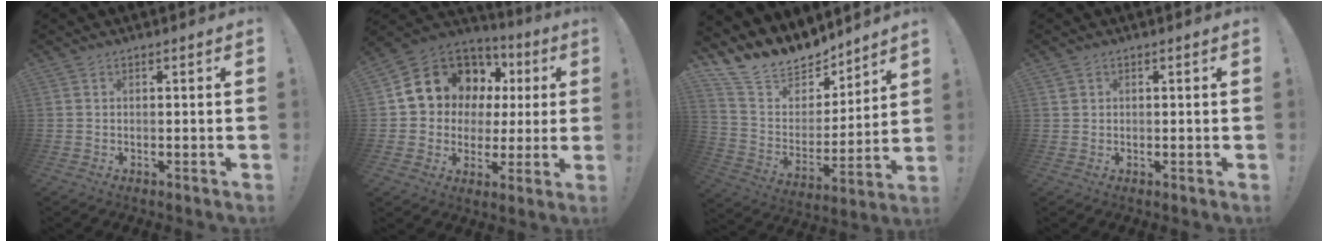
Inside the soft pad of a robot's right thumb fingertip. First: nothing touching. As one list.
[{"total": 13.7, "force": [6.6, 10.9, 4.8], "torque": [-0.076, -0.047, 0.146]}, {"total": 15.2, "force": [13.1, 6.7, 3.9], "torque": [-0.089, -0.104, 0.246]}, {"total": 1.3, "force": [0.7, 1.1, 0.3], "torque": [-0.006, 0.002, 0.013]}]